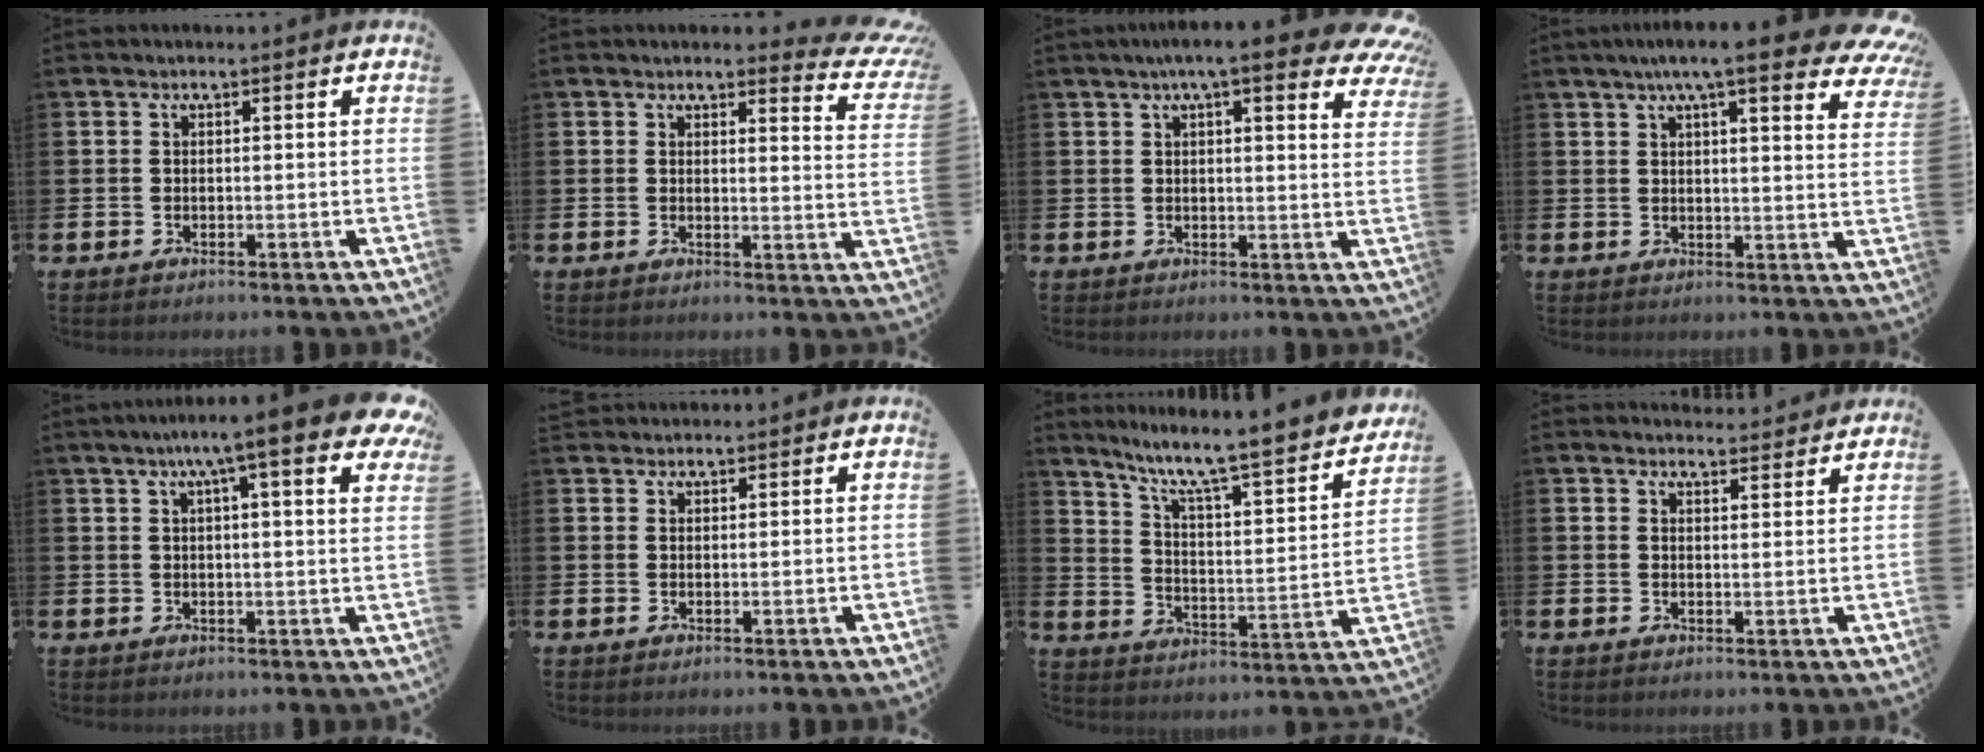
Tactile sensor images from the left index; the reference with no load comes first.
{"total": 3.1, "force": [2.9, 0.8, 0.7], "torque": [0.003, -0.026, 0.042]}
{"total": 6.5, "force": [5.4, 1.2, 3.5], "torque": [-0.057, -0.019, 0.090]}
{"total": 8.1, "force": [6.6, 1.3, 4.5], "torque": [-0.079, -0.023, 0.110]}
{"total": 7.9, "force": [5.7, 1.5, 5.3], "torque": [-0.083, -0.019, 0.091]}
{"total": 1.7, "force": [1.7, 0.5, -0.1], "torque": [0.008, -0.005, 0.030]}
{"total": 8.2, "force": [7.0, 1.0, 4.1], "torque": [-0.096, -0.065, 0.108]}
{"total": 3.2, "force": [3.1, 0.3, -0.1], "torque": [0.004, -0.022, 0.055]}